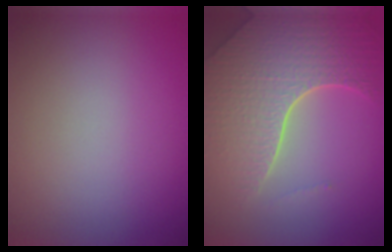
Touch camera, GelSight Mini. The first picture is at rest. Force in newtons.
{"total": 8.4, "press": 5.8, "slide": 6.0}